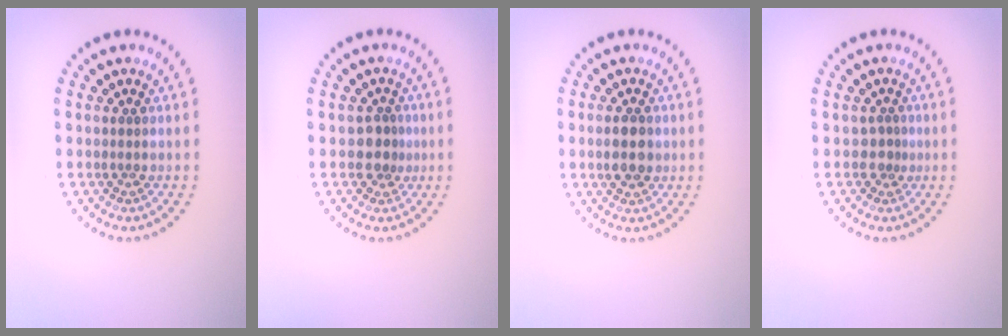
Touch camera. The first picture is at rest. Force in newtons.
{"total": 1.8, "press": 1.3, "slide": 1.2}
{"total": 2.9, "press": 2.9, "slide": 0.1}
{"total": 1.0, "press": 0.6, "slide": 0.8}